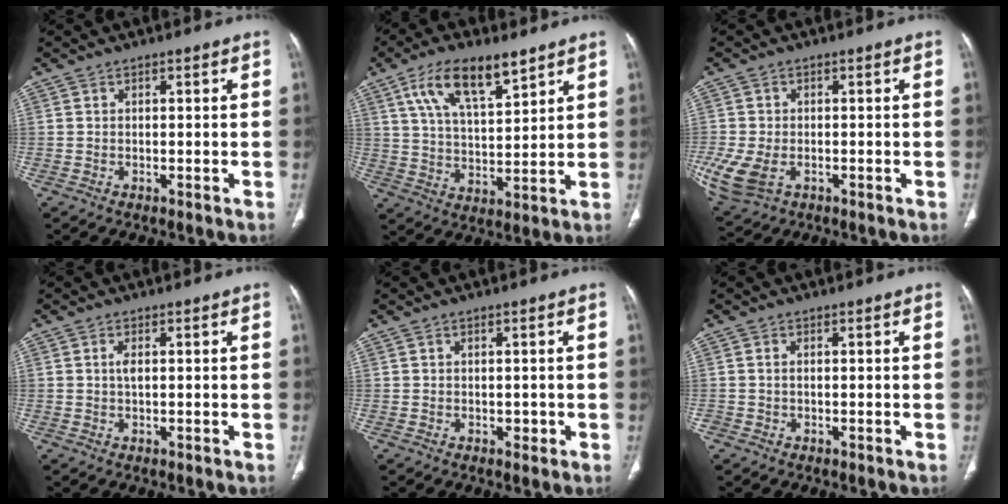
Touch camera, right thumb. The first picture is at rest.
{"total": 13.3, "force": [7.8, 5.2, 9.5], "torque": [-0.153, -0.026, 0.146]}
{"total": 10.3, "force": [-3.1, 6.9, 7.0], "torque": [-0.183, -0.007, -0.048]}
{"total": 1.5, "force": [0.3, 0.6, 1.4], "torque": [-0.030, 0.001, 0.006]}
{"total": 1.1, "force": [0.0, 0.9, 0.7], "torque": [-0.006, 0.001, 0.002]}
{"total": 0.8, "force": [-0.1, 0.6, 0.5], "torque": [-0.008, 0.001, -0.002]}